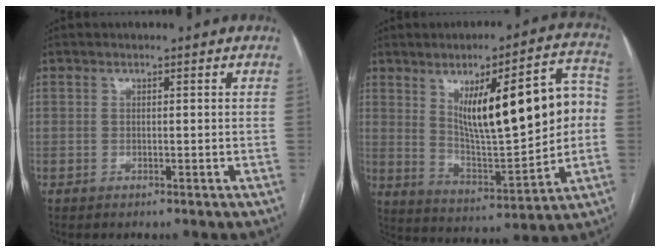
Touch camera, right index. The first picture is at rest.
{"total": 19.5, "force": [3.2, 4.6, 18.7], "torque": [-0.280, 0.021, 0.063]}